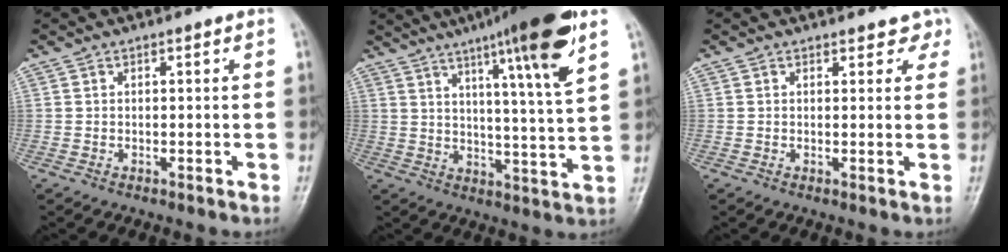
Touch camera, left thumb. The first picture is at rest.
{"total": 17.6, "force": [9.5, 1.1, 14.8], "torque": [-0.215, -0.037, 0.138]}
{"total": 2.4, "force": [1.8, 1.5, 0.3], "torque": [0.023, -0.008, 0.010]}